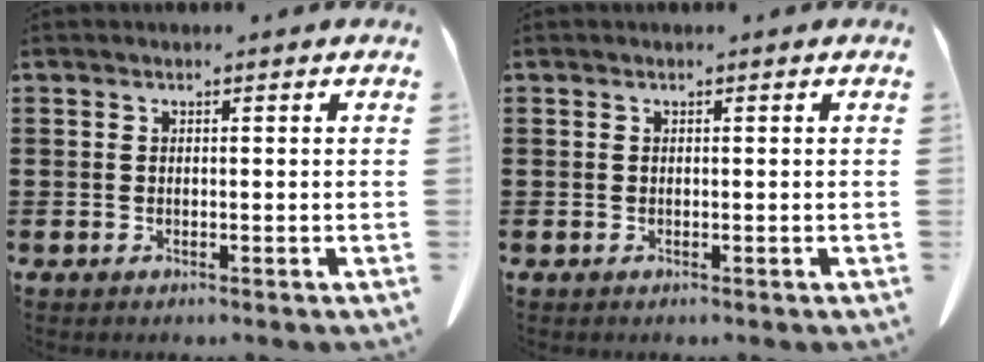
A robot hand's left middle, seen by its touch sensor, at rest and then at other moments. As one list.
[{"total": 0.0}]